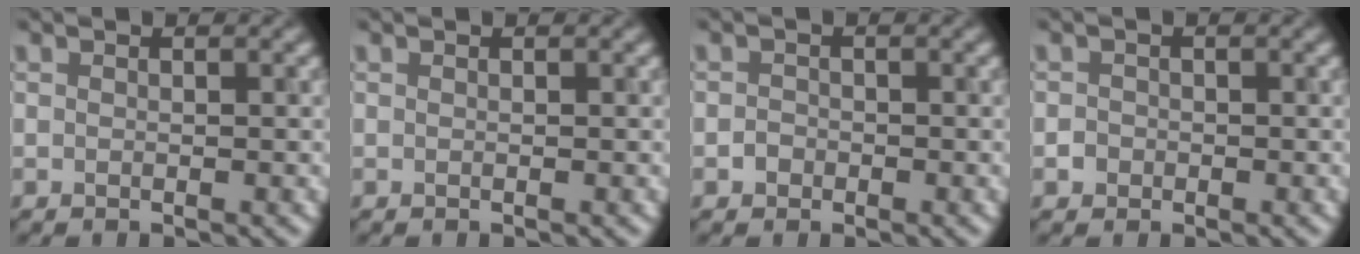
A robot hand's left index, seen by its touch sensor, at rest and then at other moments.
{"total": 0.0}
{"total": 1.0, "force": [-0.6, 0.8, 0.2], "torque": [0.002, 0.002, -0.015]}
{"total": 1.1, "force": [-0.4, 1.0, 0.3], "torque": [0.005, 0.000, -0.008]}